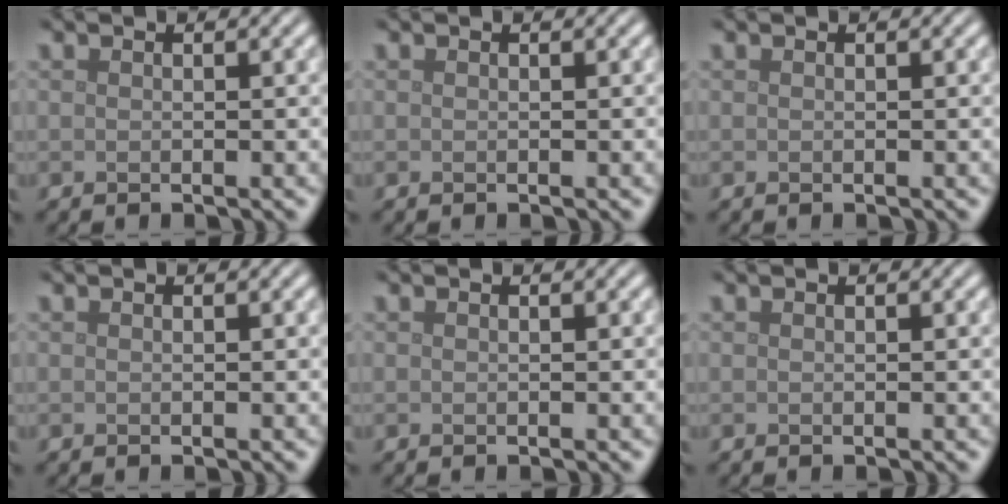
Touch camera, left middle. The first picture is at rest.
{"total": 0.0}
{"total": 0.0}
{"total": 0.0}
{"total": 0.0}
{"total": 0.0}